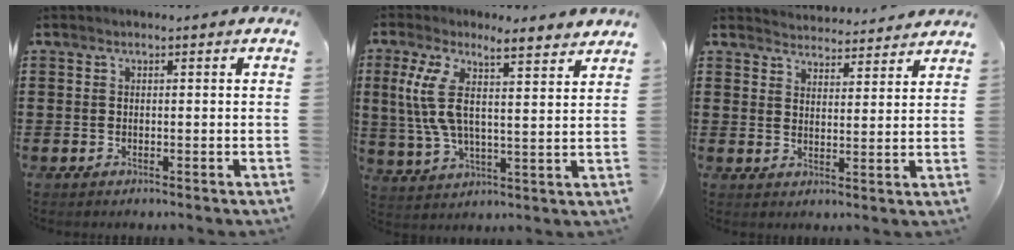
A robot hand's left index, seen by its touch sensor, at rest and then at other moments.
{"total": 8.2, "force": [5.4, 1.6, 6.0], "torque": [-0.136, -0.012, 0.095]}
{"total": 3.6, "force": [3.6, 0.0, -0.5], "torque": [-0.004, -0.022, 0.063]}